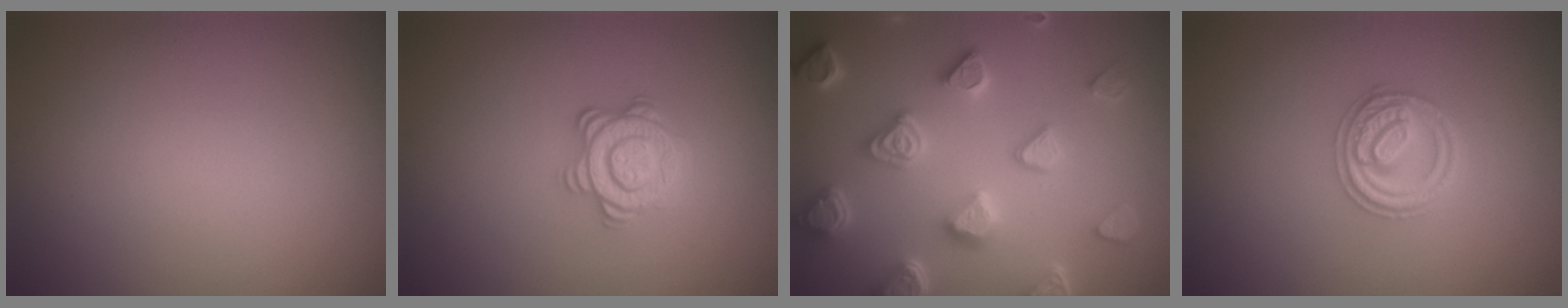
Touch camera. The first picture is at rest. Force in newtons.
{"total": 3.6, "press": 3.1, "slide": 1.9}
{"total": 6.1, "press": 5.3, "slide": 3.0}
{"total": 2.8, "press": 2.8, "slide": 0.4}